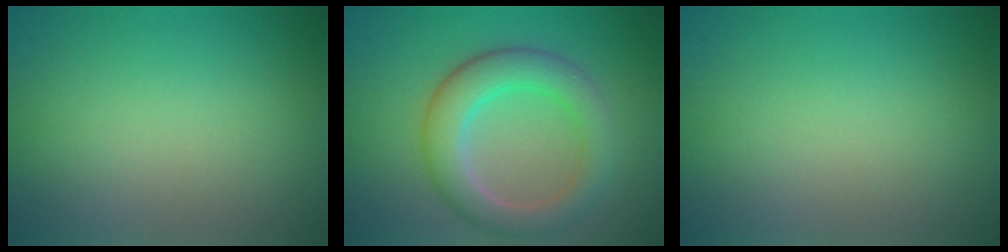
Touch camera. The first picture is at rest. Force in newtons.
{"total": 5.6, "press": 5.6, "slide": 0.7}
{"total": 0.0}